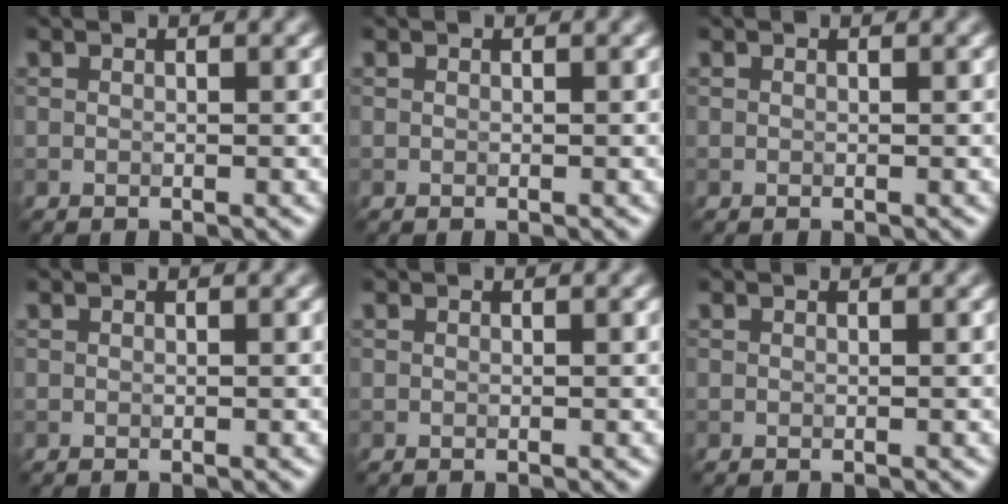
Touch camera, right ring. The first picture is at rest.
{"total": 0.0}
{"total": 0.0}
{"total": 0.0}
{"total": 0.0}
{"total": 0.0}